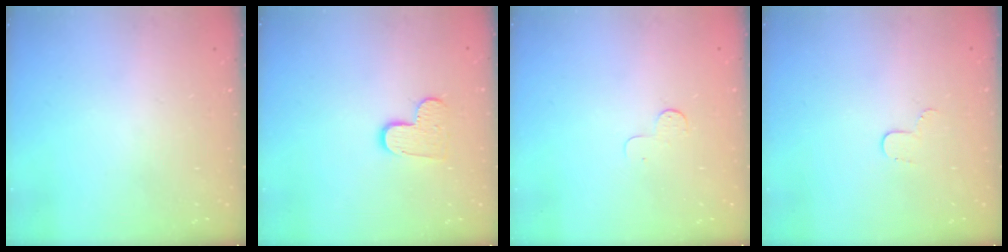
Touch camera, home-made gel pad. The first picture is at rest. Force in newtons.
{"total": 8.5, "press": 8.4, "slide": 0.6}
{"total": 3.5, "press": 3.5, "slide": 0.3}
{"total": 3.2, "press": 3.2, "slide": 0.3}